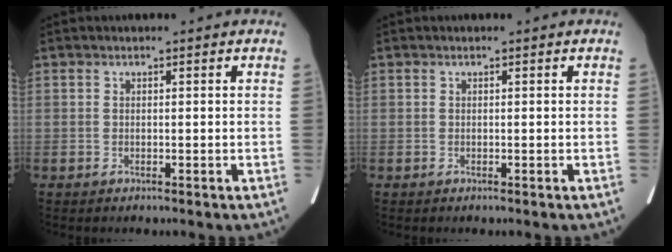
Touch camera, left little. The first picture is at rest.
{"total": 0.0}